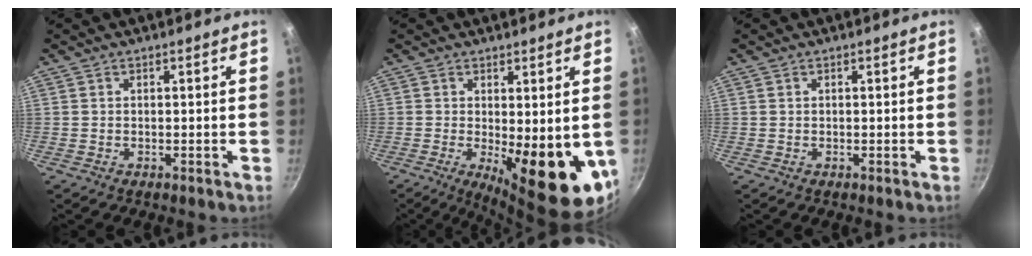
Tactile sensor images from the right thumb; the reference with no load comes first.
{"total": 14.5, "force": [-2.0, 5.3, 13.4], "torque": [-0.152, -0.025, -0.012]}
{"total": 0.0}